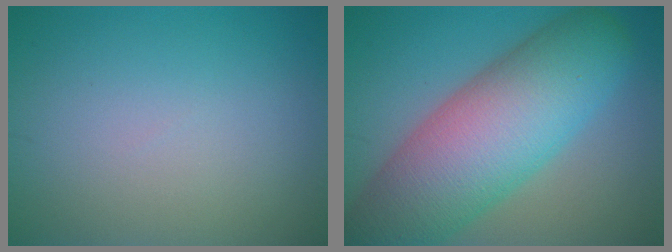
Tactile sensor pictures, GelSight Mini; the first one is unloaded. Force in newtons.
{"total": 12.2, "press": 12.2, "slide": 0.4}